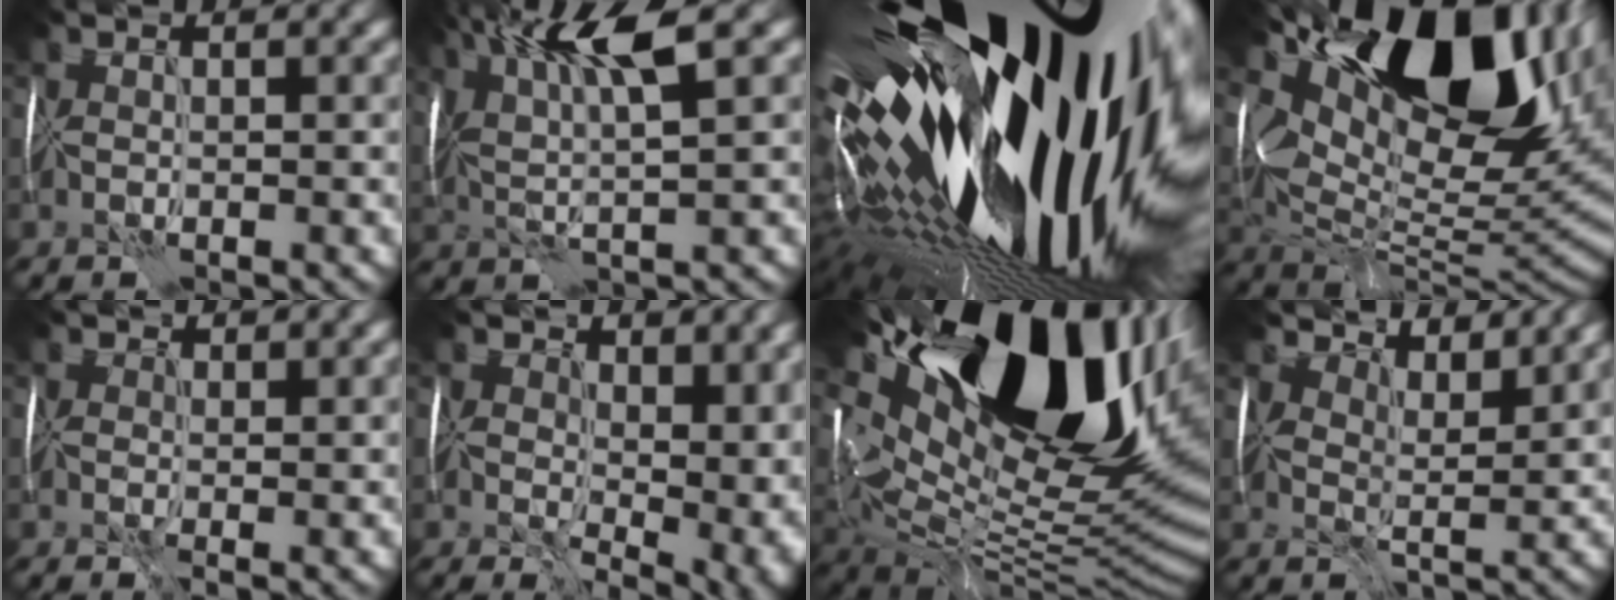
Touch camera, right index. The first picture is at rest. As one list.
[{"total": 7.6, "force": [3.6, 1.5, 6.5], "torque": [-0.130, 0.020, 0.065]}, {"total": 21.7, "force": [1.0, 11.1, 18.6], "torque": [-0.324, -0.054, 0.012]}, {"total": 17.3, "force": [8.0, 8.9, 12.5], "torque": [-0.222, 0.022, 0.144]}, {"total": 2.6, "force": [1.4, 1.4, 1.7], "torque": [-0.035, 0.006, 0.015]}, {"total": 12.5, "force": [3.9, 7.7, 9.0], "torque": [-0.120, 0.008, 0.083]}, {"total": 19.9, "force": [7.1, 10.3, 15.4], "torque": [-0.255, -0.003, 0.140]}, {"total": 6.1, "force": [5.7, 1.5, 1.6], "torque": [-0.048, 0.005, 0.081]}]